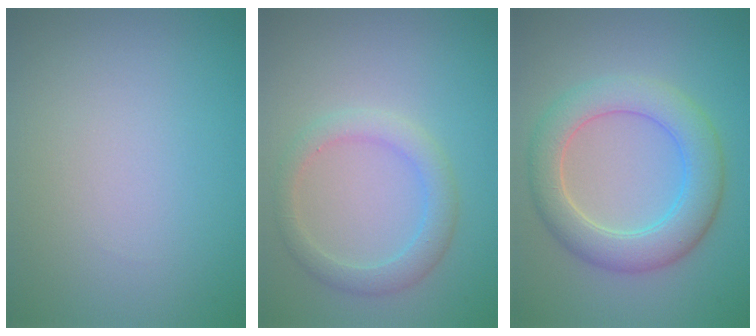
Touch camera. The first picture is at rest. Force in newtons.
{"total": 2.8, "press": 2.8, "slide": 0.2}
{"total": 5.7, "press": 5.6, "slide": 0.5}